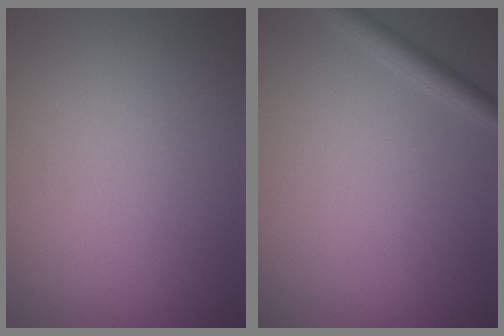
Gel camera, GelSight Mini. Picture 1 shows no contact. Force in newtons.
{"total": 1.8, "press": 1.8, "slide": 0.1}